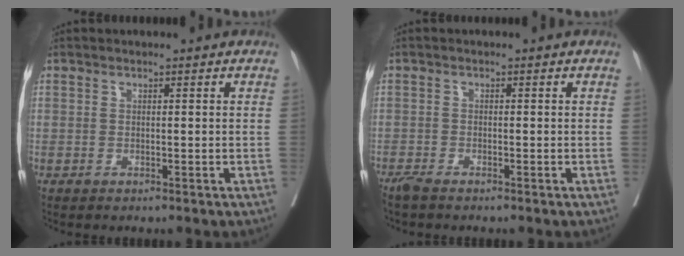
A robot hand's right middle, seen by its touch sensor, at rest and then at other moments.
{"total": 1.7, "force": [-1.5, 0.1, 0.8], "torque": [-0.020, -0.005, -0.031]}